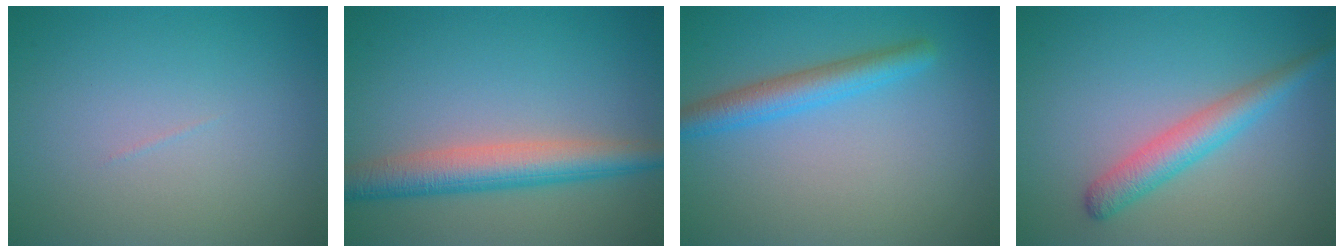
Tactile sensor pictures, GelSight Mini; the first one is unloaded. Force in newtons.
{"total": 5.1, "press": 5.1, "slide": 0.2}
{"total": 3.3, "press": 3.3, "slide": 0.1}
{"total": 3.3, "press": 3.3, "slide": 0.2}